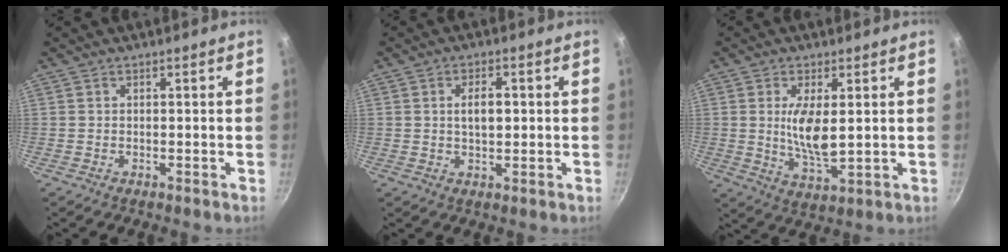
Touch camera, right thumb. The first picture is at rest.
{"total": 4.6, "force": [0.5, 2.3, 3.9], "torque": [-0.054, 0.003, 0.007]}
{"total": 8.6, "force": [1.2, 3.2, 7.9], "torque": [-0.146, -0.019, 0.028]}